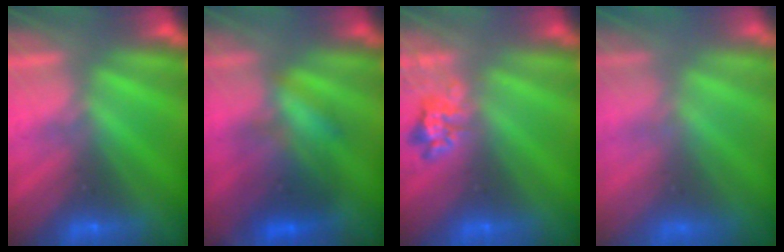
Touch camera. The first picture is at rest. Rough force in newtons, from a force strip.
{"total": 3.4}
{"total": 2.3}
{"total": 7.4}